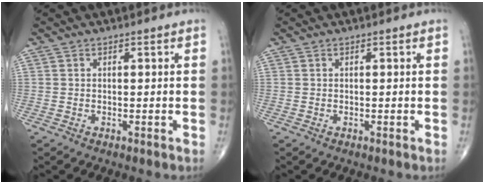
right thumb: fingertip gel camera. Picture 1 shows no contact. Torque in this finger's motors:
{"motor_torque": [-0.03, 0.03, -0.01, 0.00, 0.00]}